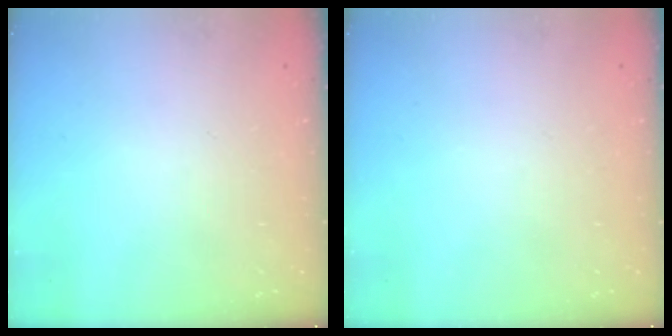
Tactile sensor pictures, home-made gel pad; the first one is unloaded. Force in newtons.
{"total": 0.0}